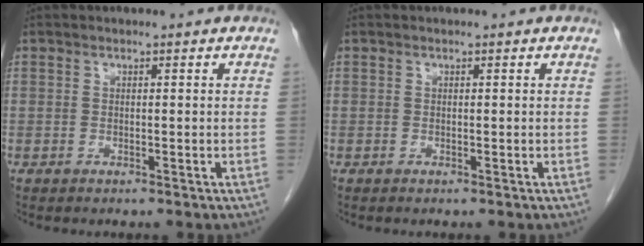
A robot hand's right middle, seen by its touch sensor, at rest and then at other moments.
{"total": 0.0}